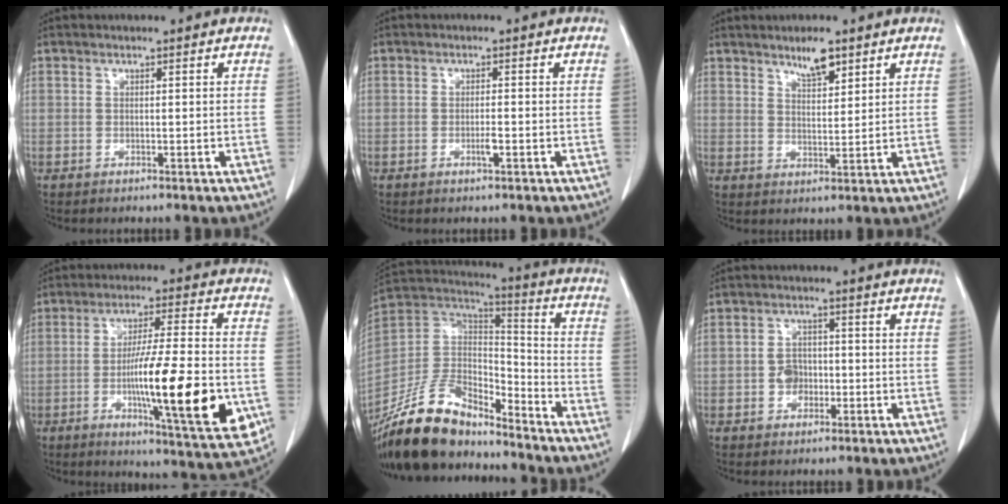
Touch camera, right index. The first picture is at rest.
{"total": 1.5, "force": [-0.5, 0.1, 1.4], "torque": [-0.024, 0.000, -0.008]}
{"total": 4.4, "force": [3.3, 1.1, 2.7], "torque": [-0.049, -0.002, 0.058]}
{"total": 19.2, "force": [-4.2, 1.7, 18.7], "torque": [-0.271, -0.015, -0.057]}
{"total": 19.4, "force": [-16.0, 6.8, 8.6], "torque": [-0.175, 0.021, -0.297]}
{"total": 3.4, "force": [-1.0, 2.6, 2.0], "torque": [-0.030, 0.012, -0.014]}